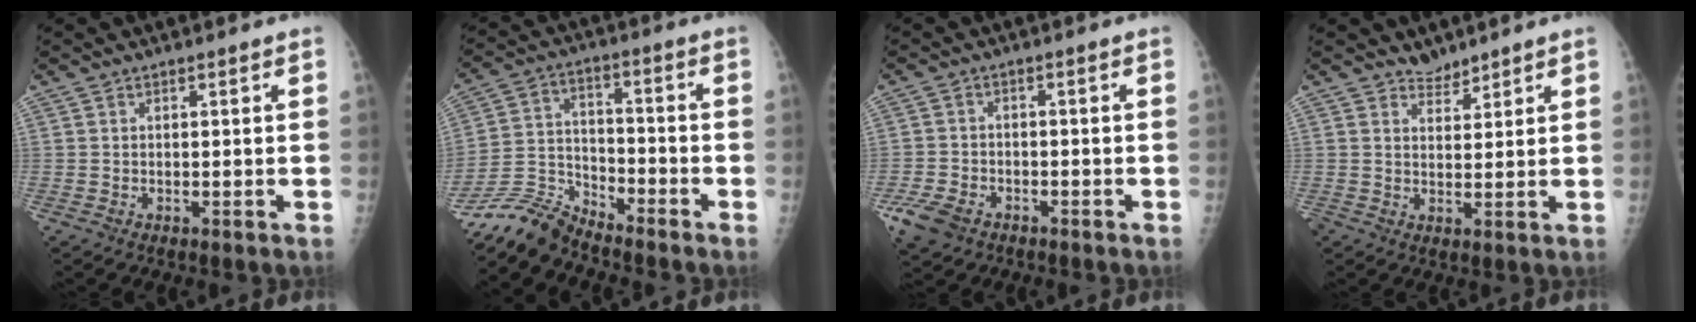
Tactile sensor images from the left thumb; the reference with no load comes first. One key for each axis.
{"total": 9.0, "fx": -8.8, "fy": 1.7, "fz": 0.5, "tx": -0.012, "ty": 0.064, "tz": -0.179}
{"total": 6.2, "fx": -3.7, "fy": 4.1, "fz": 2.9, "tx": -0.067, "ty": 0.011, "tz": -0.065}
{"total": 3.0, "fx": 2.6, "fy": 1.4, "fz": -0.2, "tx": 0.024, "ty": -0.021, "tz": 0.041}